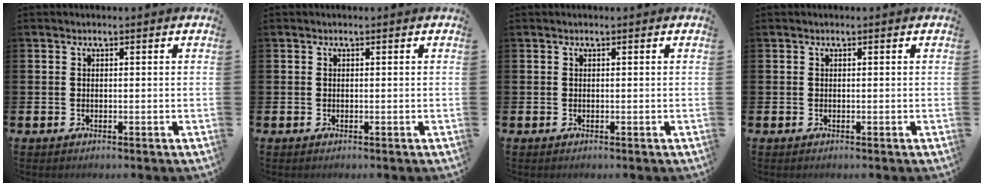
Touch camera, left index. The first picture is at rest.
{"total": 0.0}
{"total": 0.0}
{"total": 0.0}